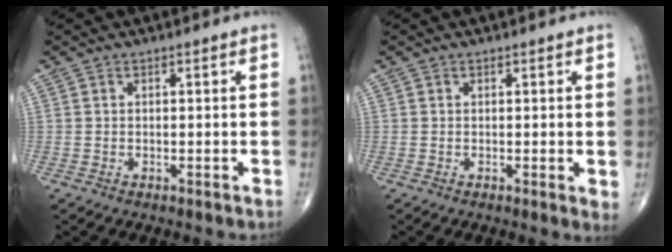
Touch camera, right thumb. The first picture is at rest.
{"total": 1.8, "force": [0.1, 0.5, 1.7], "torque": [-0.029, -0.008, -0.001]}